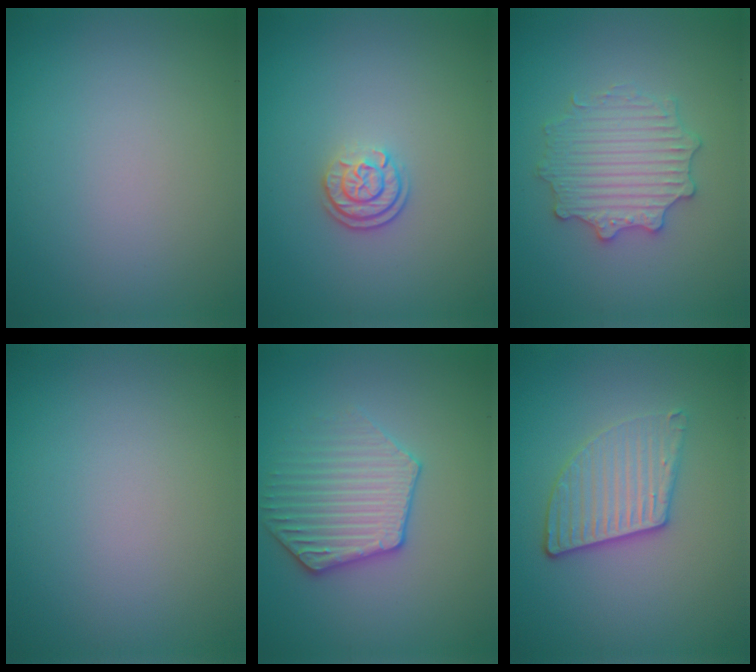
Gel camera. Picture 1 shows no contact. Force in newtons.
{"total": 2.3, "press": 1.7, "slide": 1.5}
{"total": 3.6, "press": 3.5, "slide": 0.8}
{"total": 0.0}
{"total": 3.6, "press": 3.5, "slide": 0.6}
{"total": 3.8, "press": 3.2, "slide": 1.9}